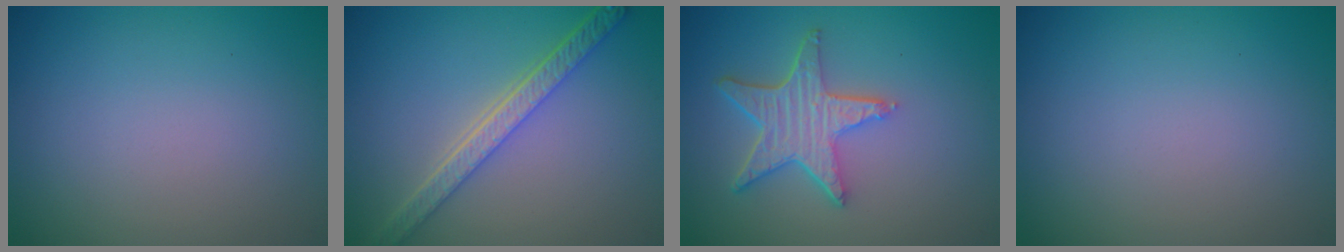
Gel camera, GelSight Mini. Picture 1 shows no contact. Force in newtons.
{"total": 4.7, "press": 3.7, "slide": 2.8}
{"total": 5.0, "press": 3.9, "slide": 3.1}
{"total": 0.0}